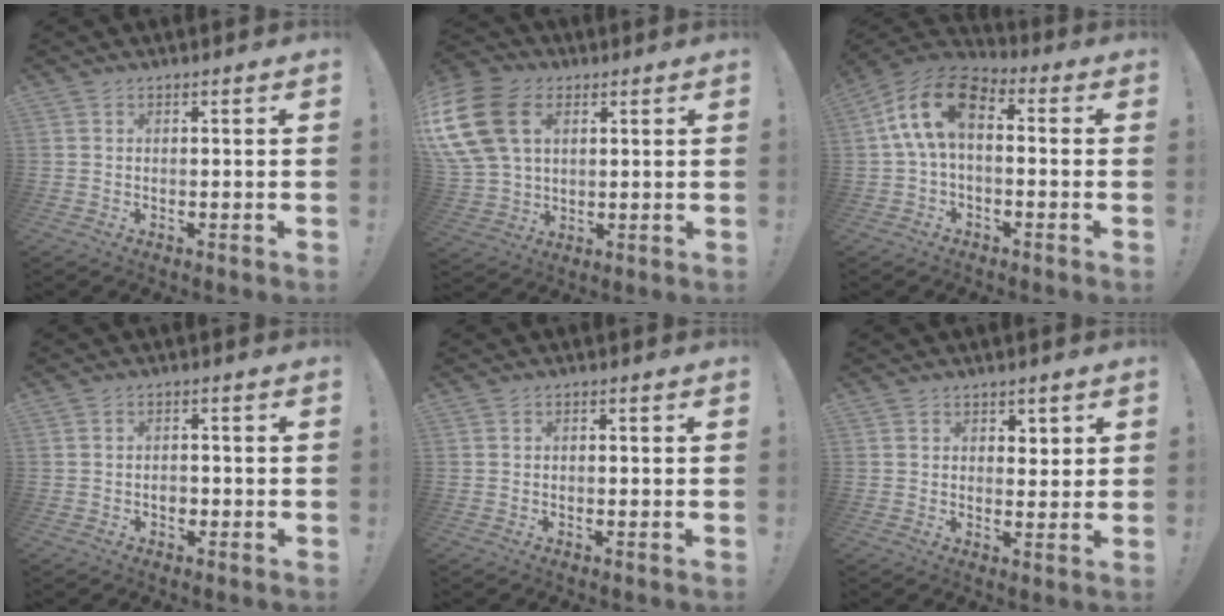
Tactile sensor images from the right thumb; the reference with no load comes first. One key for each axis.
{"total": 19.5, "fx": 5.9, "fy": 13.7, "fz": 12.6, "tx": -0.260, "ty": -0.011, "tz": 0.108}
{"total": 12.9, "fx": 2.3, "fy": 7.3, "fz": 10.4, "tx": -0.200, "ty": 0.012, "tz": 0.046}
{"total": 2.5, "fx": -1.2, "fy": 1.7, "fz": 1.4, "tx": -0.018, "ty": 0.001, "tz": -0.023}
{"total": 0.7, "fx": -0.6, "fy": 0.1, "fz": 0.4, "tx": -0.009, "ty": 0.002, "tz": -0.011}
{"total": 3.4, "fx": 2.1, "fy": 2.6, "fz": 0.6, "tx": 0.006, "ty": -0.012, "tz": 0.035}